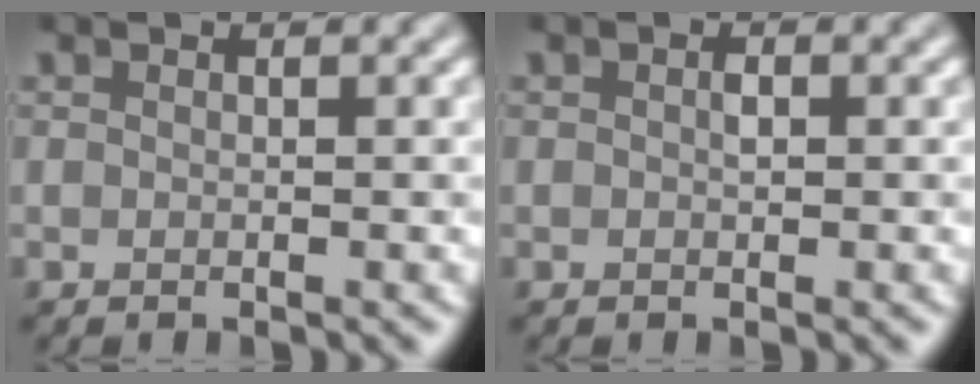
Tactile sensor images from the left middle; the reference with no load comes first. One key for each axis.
{"total": 0.6, "fx": 0.1, "fy": 0.4, "fz": 0.5, "tx": -0.009, "ty": 0.001, "tz": 0.001}